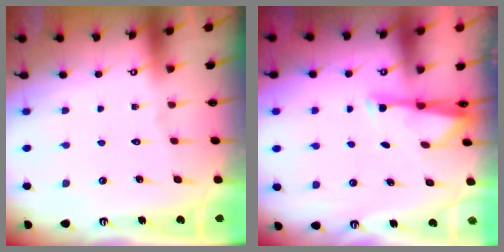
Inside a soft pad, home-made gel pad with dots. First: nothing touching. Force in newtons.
{"total": 3.0, "press": 2.9, "slide": 0.5}